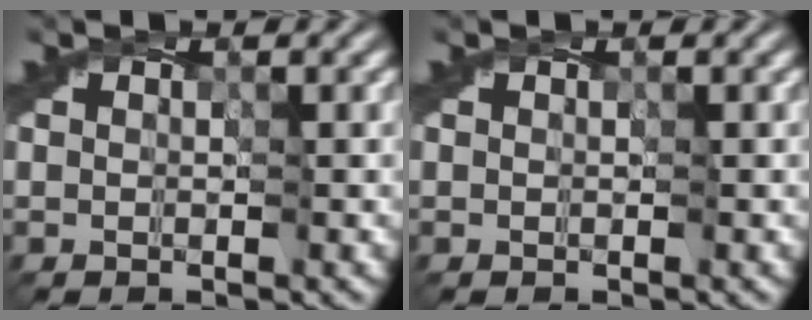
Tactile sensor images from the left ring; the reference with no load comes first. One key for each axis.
{"total": 0.0}